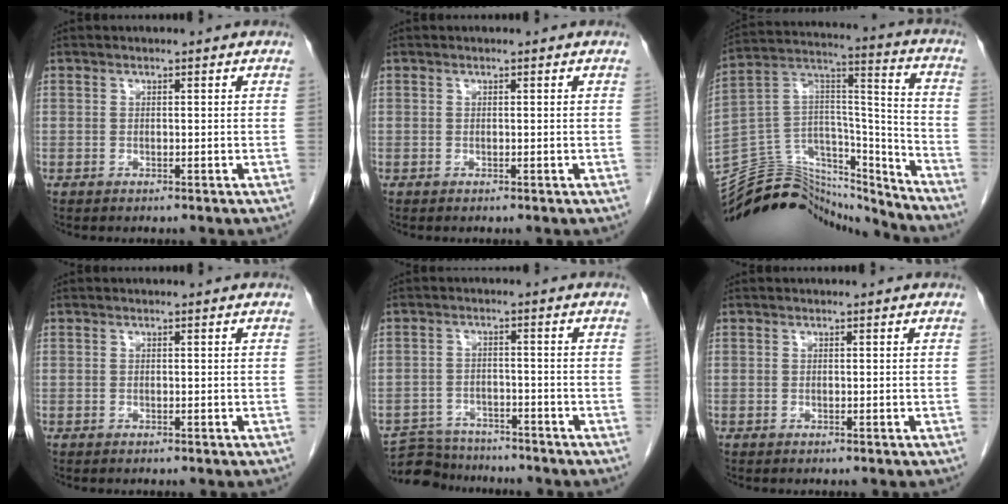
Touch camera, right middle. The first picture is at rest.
{"total": 0.0}
{"total": 22.9, "force": [-21.5, 6.4, 4.8], "torque": [-0.110, 0.059, -0.345]}
{"total": 0.0}
{"total": 7.6, "force": [-7.2, 2.3, 0.4], "torque": [-0.003, 0.007, -0.117]}
{"total": 0.0}